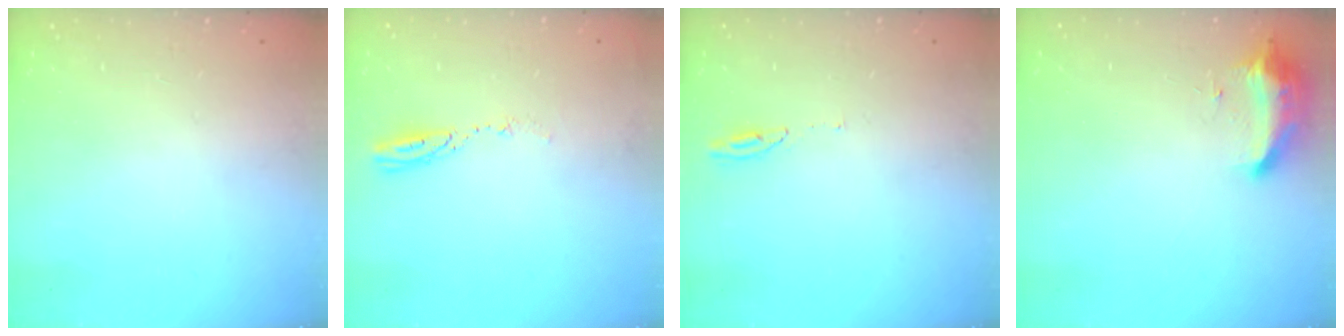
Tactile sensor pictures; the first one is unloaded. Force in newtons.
{"total": 4.0, "press": 3.9, "slide": 0.5}
{"total": 3.3, "press": 3.3, "slide": 0.3}
{"total": 9.1, "press": 9.1, "slide": 0.0}